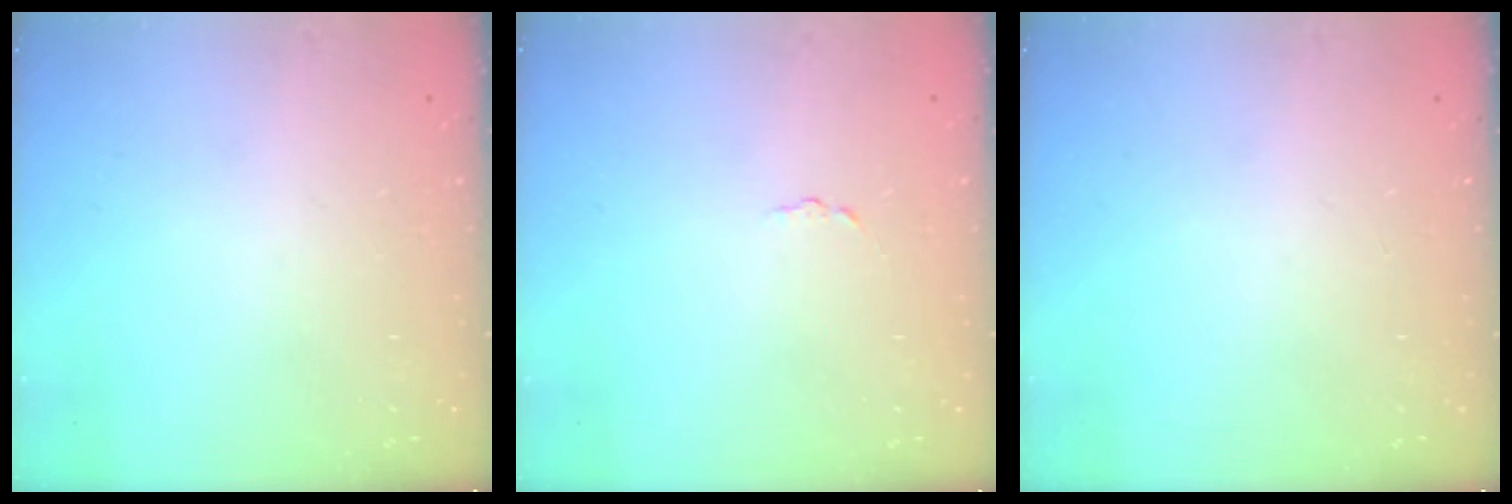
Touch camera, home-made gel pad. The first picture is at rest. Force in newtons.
{"total": 1.6, "press": 1.6, "slide": 0.1}
{"total": 0.0}